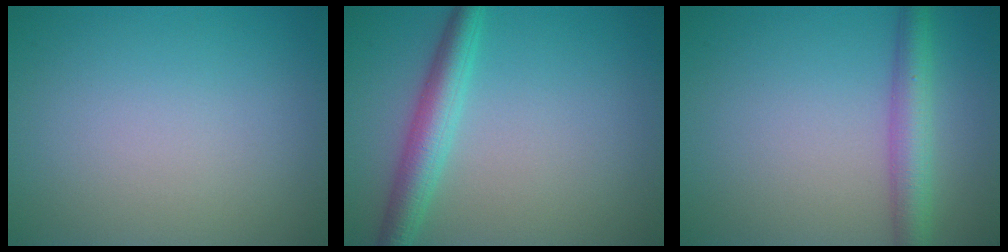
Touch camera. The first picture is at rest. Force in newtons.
{"total": 3.8, "press": 3.8, "slide": 0.2}
{"total": 3.8, "press": 3.8, "slide": 0.1}